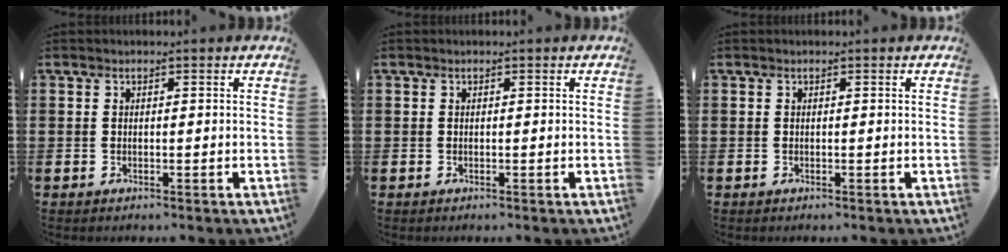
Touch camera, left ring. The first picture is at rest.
{"total": 0.0}
{"total": 0.0}